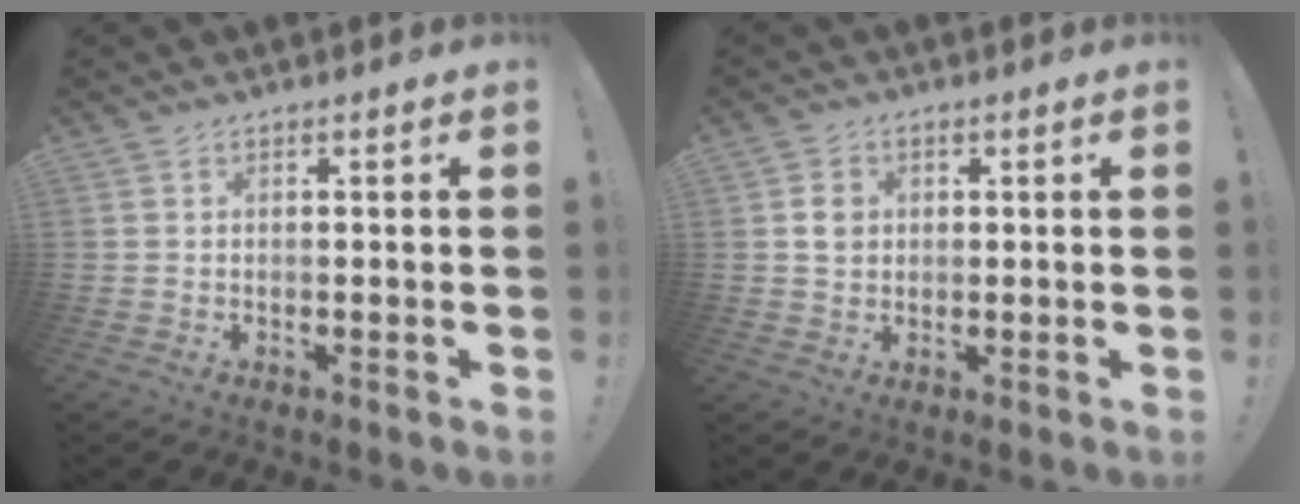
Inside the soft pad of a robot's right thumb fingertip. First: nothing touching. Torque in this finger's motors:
{"motor_torque": [-0.01, 0.05, -0.09, 0.09, 0.00]}